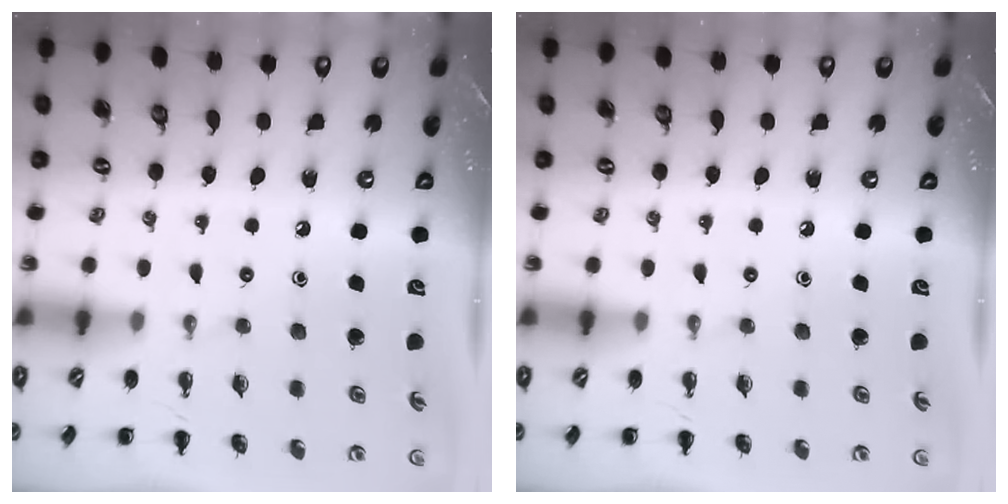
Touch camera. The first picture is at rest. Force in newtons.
{"total": 0.0}